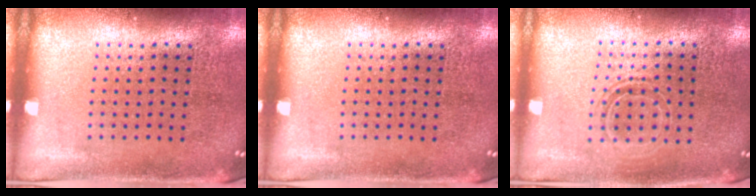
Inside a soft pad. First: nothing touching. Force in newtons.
{"total": 0.0}
{"total": 1.4, "press": 1.2, "slide": 0.8}